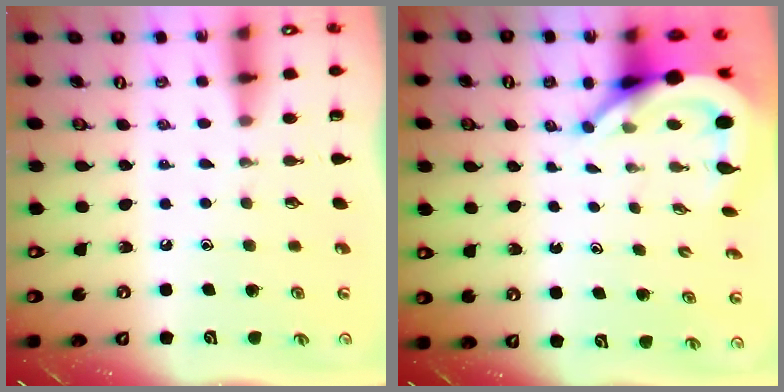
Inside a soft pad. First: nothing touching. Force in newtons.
{"total": 8.2, "press": 8.1, "slide": 1.0}